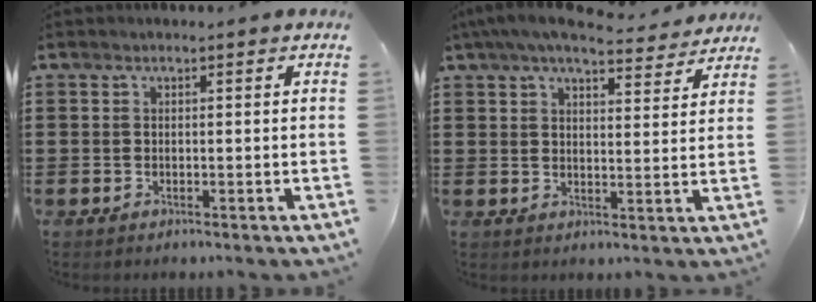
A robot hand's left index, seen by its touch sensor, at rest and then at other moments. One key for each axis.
{"total": 5.0, "fx": 4.0, "fy": 0.9, "fz": 2.9, "tx": -0.065, "ty": -0.007, "tz": 0.073}